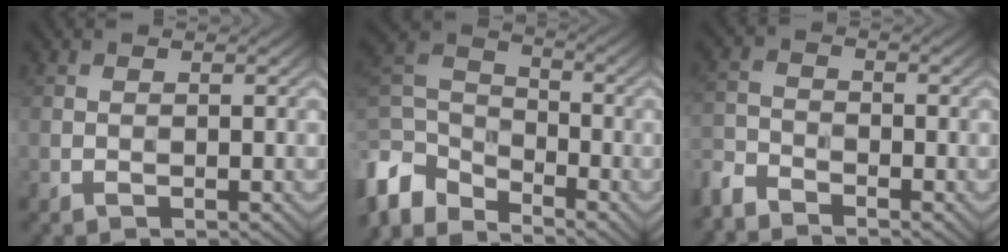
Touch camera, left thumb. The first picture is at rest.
{"total": 9.9, "force": [-6.3, 6.0, 4.7], "torque": [-0.137, -0.003, -0.131]}
{"total": 4.7, "force": [-4.4, 1.3, 1.1], "torque": [-0.039, -0.019, -0.094]}